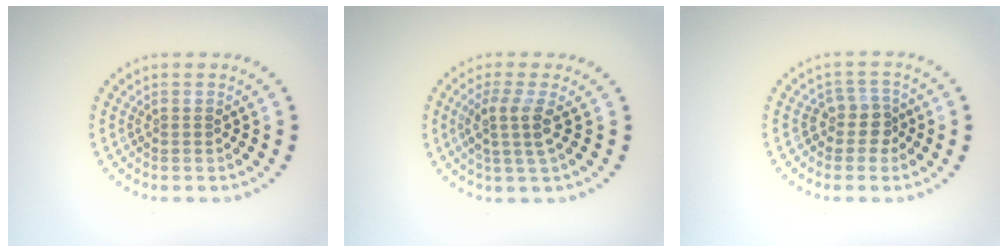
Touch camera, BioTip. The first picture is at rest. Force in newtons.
{"total": 2.7, "press": 2.1, "slide": 1.7}
{"total": 2.1, "press": 1.6, "slide": 1.3}